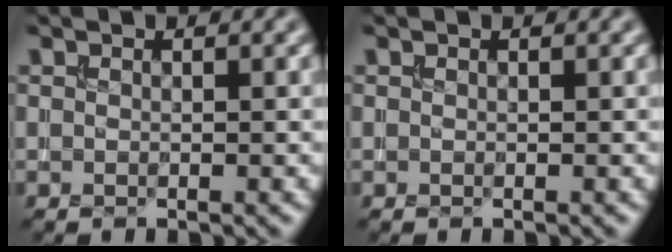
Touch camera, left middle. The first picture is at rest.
{"total": 0.0}